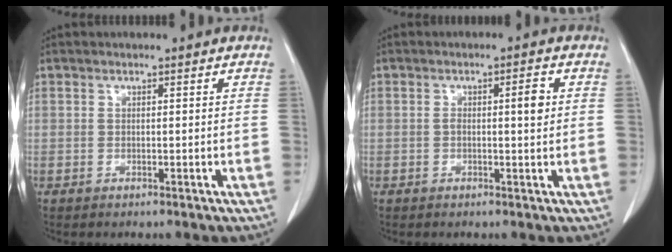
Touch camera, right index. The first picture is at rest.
{"total": 3.0, "force": [0.3, 0.5, 2.9], "torque": [-0.051, 0.007, 0.006]}